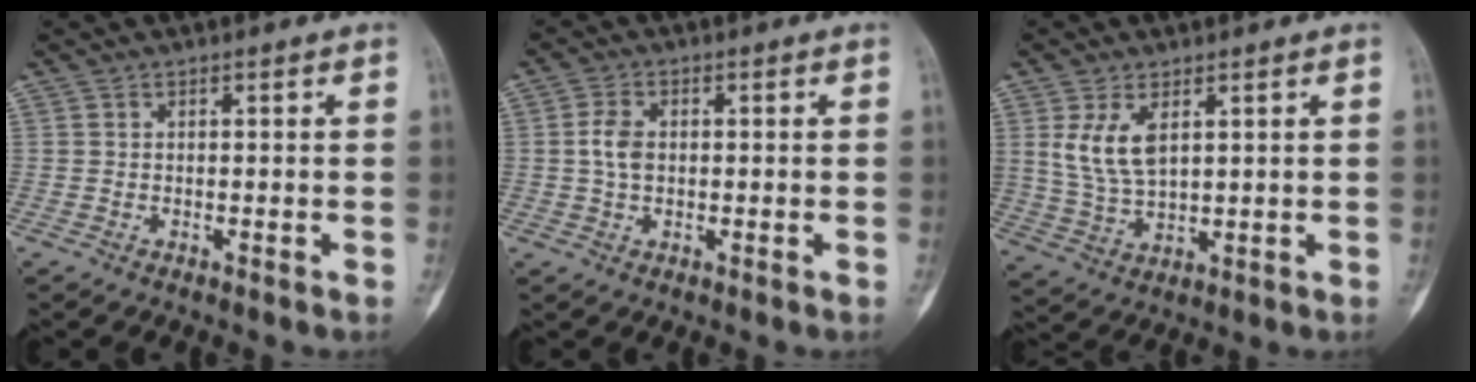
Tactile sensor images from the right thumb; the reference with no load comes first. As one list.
[{"total": 4.0, "force": [0.2, 2.7, 3.0], "torque": [-0.060, 0.005, 0.001]}, {"total": 7.9, "force": [2.9, 4.1, 6.1], "torque": [-0.118, -0.012, 0.071]}]